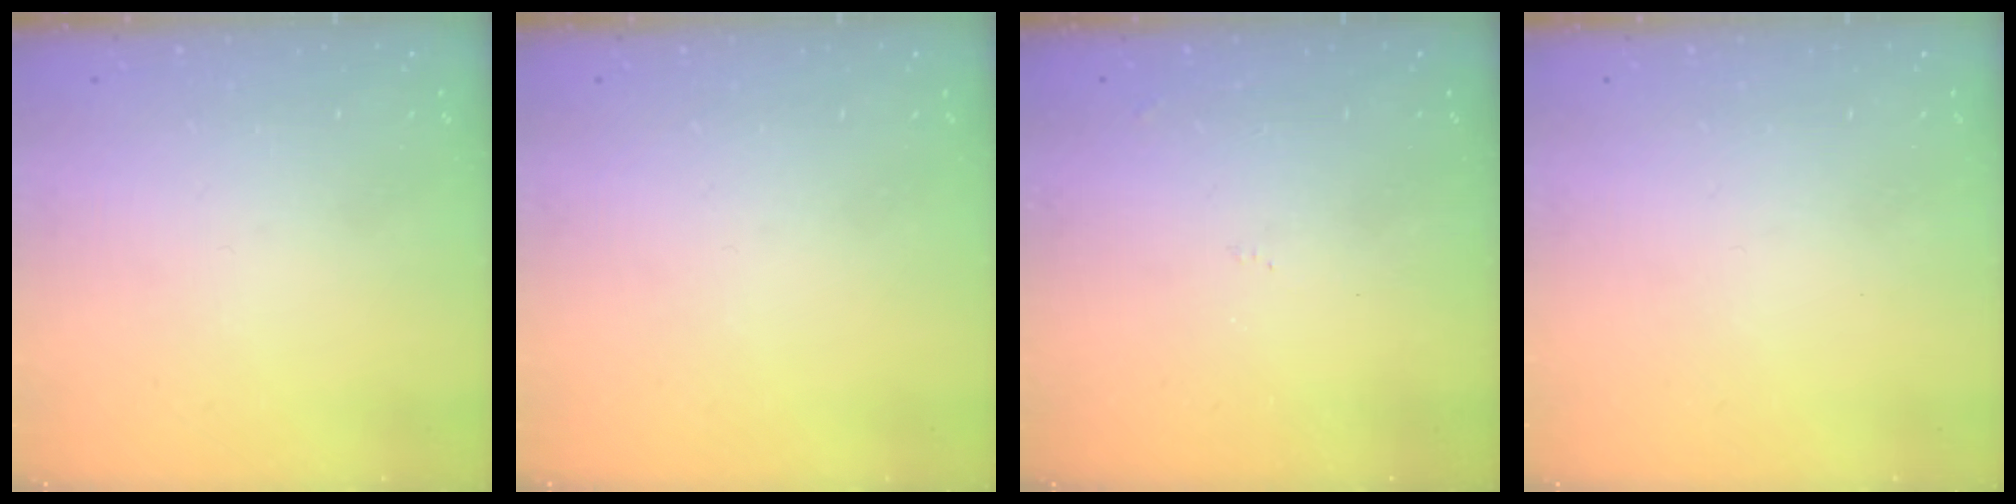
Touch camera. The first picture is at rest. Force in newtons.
{"total": 0.0}
{"total": 6.9, "press": 6.9, "slide": 0.7}
{"total": 0.0}